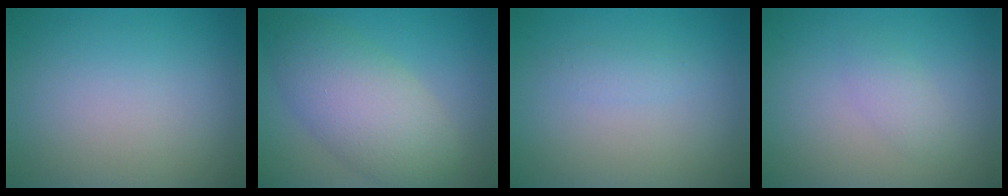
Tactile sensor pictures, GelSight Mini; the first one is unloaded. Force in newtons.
{"total": 7.2, "press": 7.2, "slide": 0.3}
{"total": 0.9, "press": 0.9, "slide": 0.0}
{"total": 2.5, "press": 2.4, "slide": 0.3}